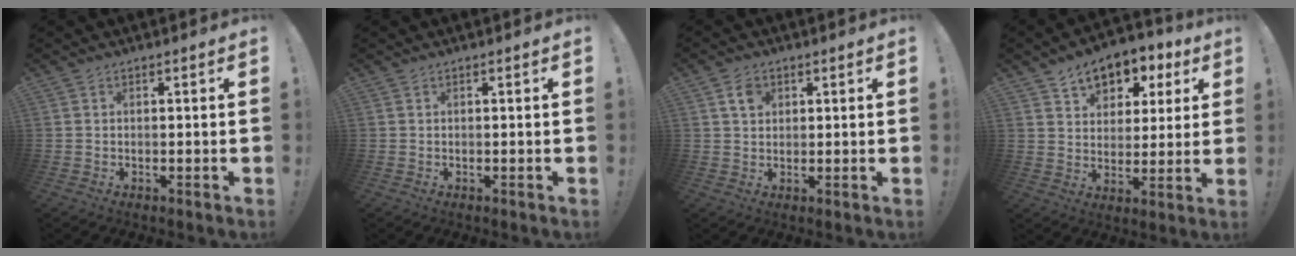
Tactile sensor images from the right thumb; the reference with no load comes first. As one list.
[{"total": 0.0}, {"total": 4.3, "force": [2.0, 3.2, 2.1], "torque": [-0.027, -0.001, 0.035]}, {"total": 9.6, "force": [5.3, 6.9, 4.2], "torque": [-0.049, -0.037, 0.096]}]